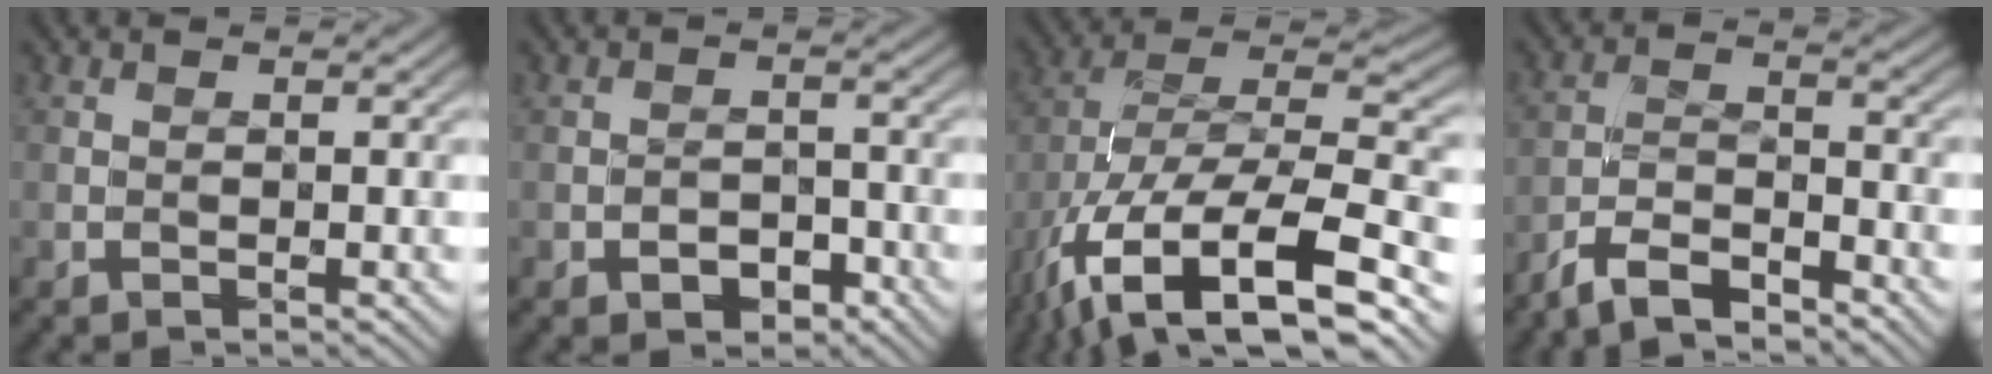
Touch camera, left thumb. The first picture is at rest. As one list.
[{"total": 2.2, "force": [-1.5, 1.4, 0.8], "torque": [-0.009, 0.000, -0.023]}, {"total": 16.9, "force": [-8.5, 7.3, 12.6], "torque": [-0.249, -0.012, -0.146]}, {"total": 5.2, "force": [-4.8, 0.7, 2.0], "torque": [-0.041, -0.004, -0.099]}]